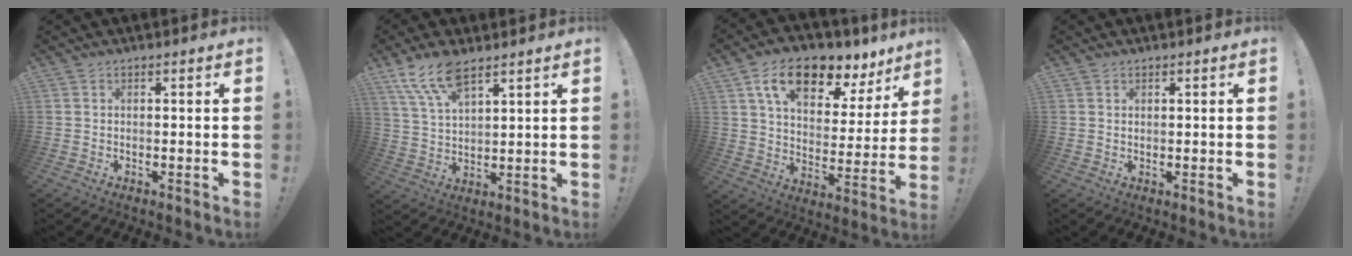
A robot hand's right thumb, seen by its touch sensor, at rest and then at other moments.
{"total": 10.4, "force": [7.4, 3.9, 6.2], "torque": [-0.128, -0.029, 0.141]}
{"total": 16.2, "force": [9.8, 8.2, 10.1], "torque": [-0.165, -0.049, 0.170]}
{"total": 0.8, "force": [0.5, 0.5, 0.2], "torque": [-0.003, 0.000, 0.011]}